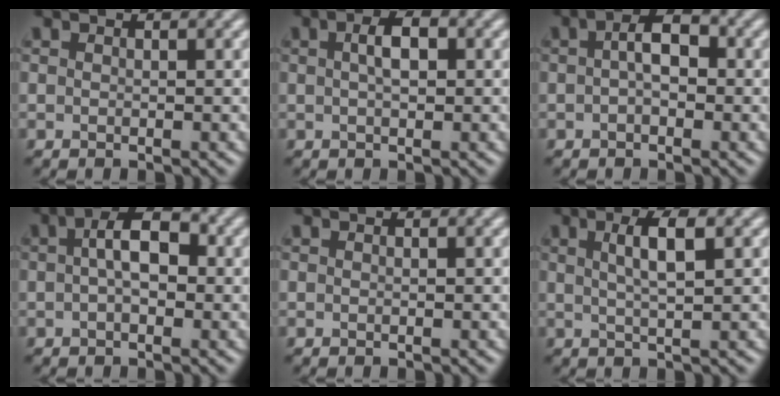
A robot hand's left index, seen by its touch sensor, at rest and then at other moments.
{"total": 2.5, "force": [0.4, 1.1, 2.2], "torque": [-0.040, 0.006, 0.004]}
{"total": 3.0, "force": [0.1, 1.5, 2.6], "torque": [-0.045, 0.007, -0.005]}
{"total": 4.4, "force": [0.4, 2.3, 3.7], "torque": [-0.056, 0.009, -0.002]}
{"total": 0.0}
{"total": 3.3, "force": [1.1, 0.8, 3.1], "torque": [-0.048, 0.007, 0.018]}